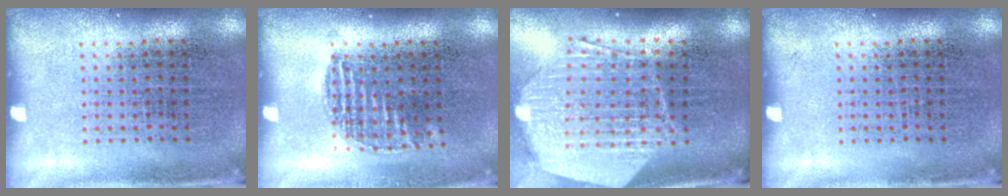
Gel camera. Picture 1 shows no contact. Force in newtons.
{"total": 0.9, "press": 0.7, "slide": 0.5}
{"total": 2.5, "press": 2.1, "slide": 1.4}
{"total": 0.0}